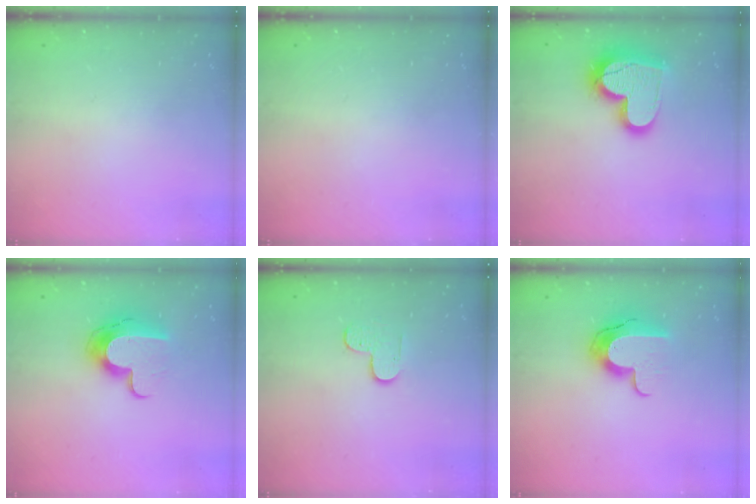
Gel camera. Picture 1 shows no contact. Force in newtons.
{"total": 0.0}
{"total": 18.4, "press": 18.4, "slide": 1.4}
{"total": 12.2, "press": 12.2, "slide": 0.3}
{"total": 3.7, "press": 3.7, "slide": 0.4}
{"total": 10.5, "press": 10.5, "slide": 0.8}